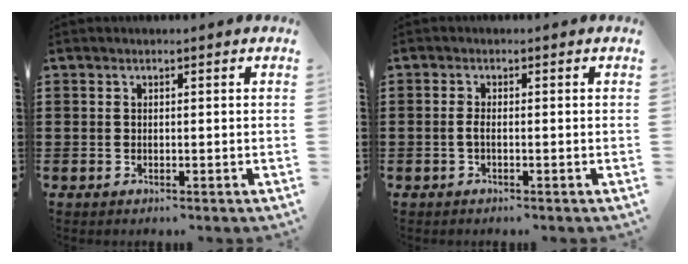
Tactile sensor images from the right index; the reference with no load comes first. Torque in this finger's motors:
{"motor_torque": [1.04, 1.03, 0.08, 0.05]}